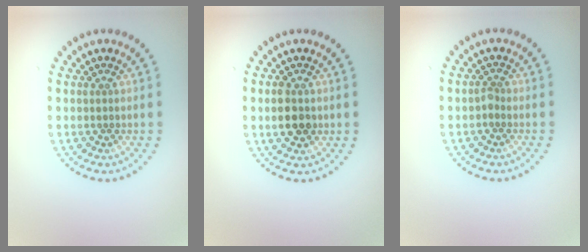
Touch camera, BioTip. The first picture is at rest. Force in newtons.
{"total": 3.0, "press": 3.0, "slide": 0.3}
{"total": 0.8, "press": 0.5, "slide": 0.5}